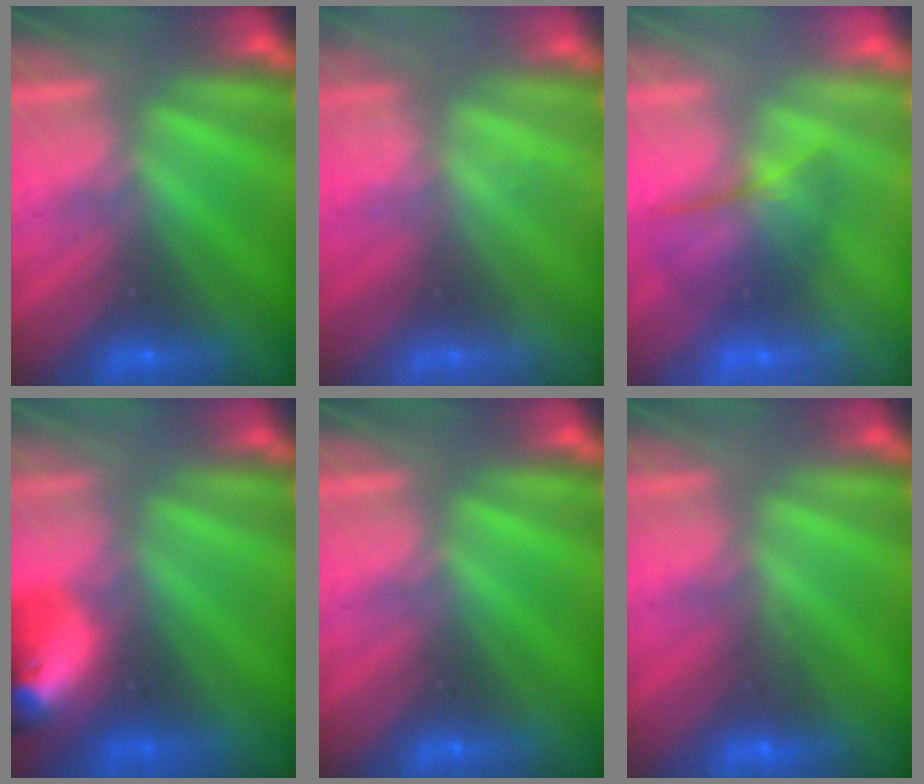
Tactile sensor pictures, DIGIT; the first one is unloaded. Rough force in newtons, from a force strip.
{"total": 2.2}
{"total": 2.2}
{"total": 7.0}
{"total": 0.0}
{"total": 2.7}